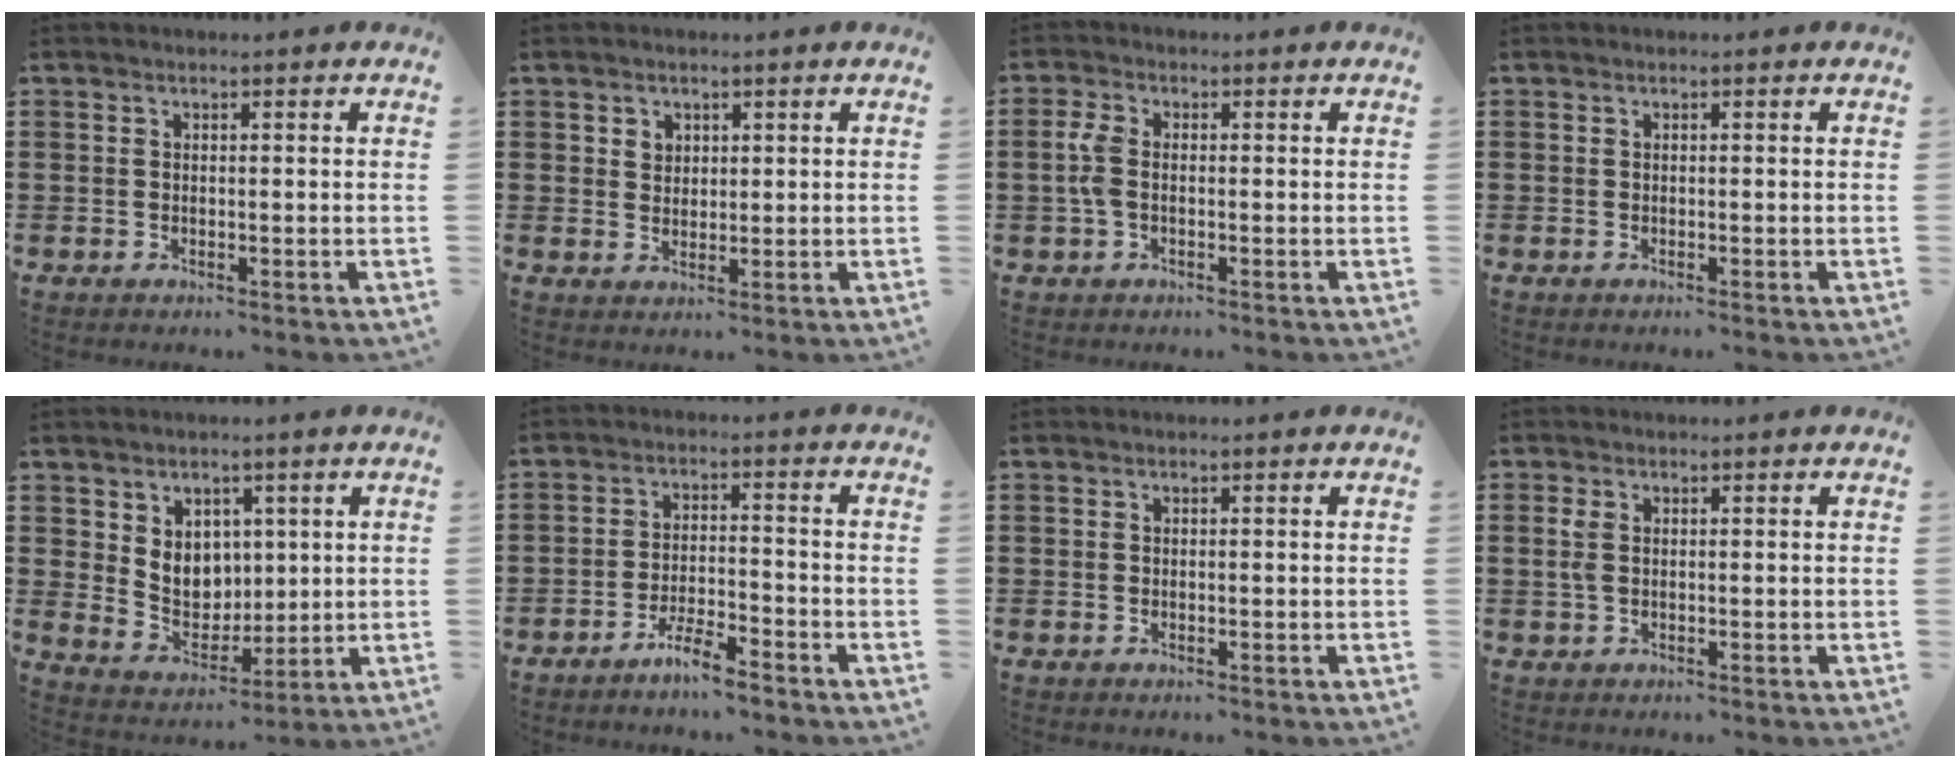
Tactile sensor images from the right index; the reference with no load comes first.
{"total": 1.9, "force": [1.1, 1.5, 0.3], "torque": [-0.011, 0.006, 0.021]}
{"total": 3.4, "force": [-0.4, 1.8, 2.9], "torque": [-0.078, -0.003, -0.013]}
{"total": 0.0}
{"total": 6.1, "force": [2.4, 5.3, 1.9], "torque": [-0.039, -0.007, 0.042]}
{"total": 4.5, "force": [-3.9, 0.3, 2.2], "torque": [-0.052, 0.001, -0.077]}
{"total": 0.0}
{"total": 2.1, "force": [0.3, 1.2, 1.6], "torque": [-0.043, 0.004, 0.001]}